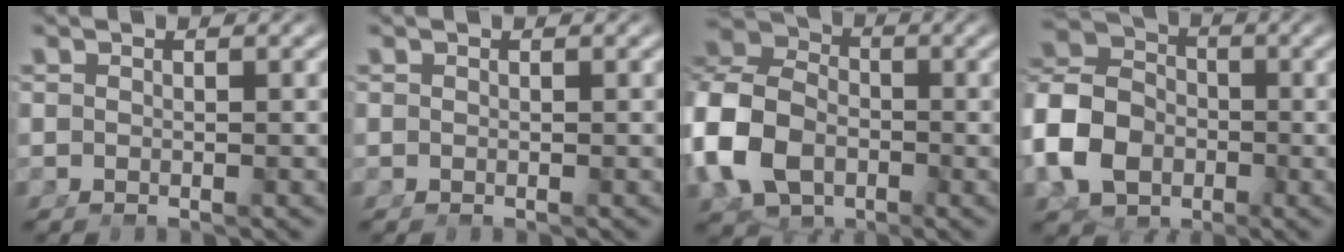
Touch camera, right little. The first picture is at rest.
{"total": 0.0}
{"total": 11.0, "force": [-0.3, 9.1, 6.1], "torque": [-0.140, -0.018, -0.005]}
{"total": 9.0, "force": [-1.1, 7.4, 5.1], "torque": [-0.109, -0.022, -0.014]}